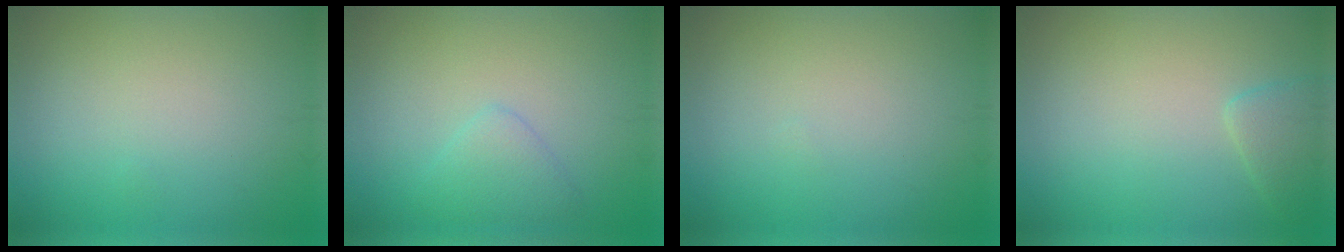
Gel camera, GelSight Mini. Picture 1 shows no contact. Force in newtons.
{"total": 2.0, "press": 2.0, "slide": 0.0}
{"total": 0.0}
{"total": 1.8, "press": 1.8, "slide": 0.2}